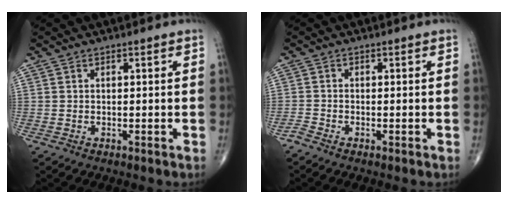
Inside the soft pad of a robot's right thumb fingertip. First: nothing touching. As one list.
[{"total": 1.4, "force": [-1.2, 0.2, 0.7], "torque": [-0.023, 0.000, -0.029]}]